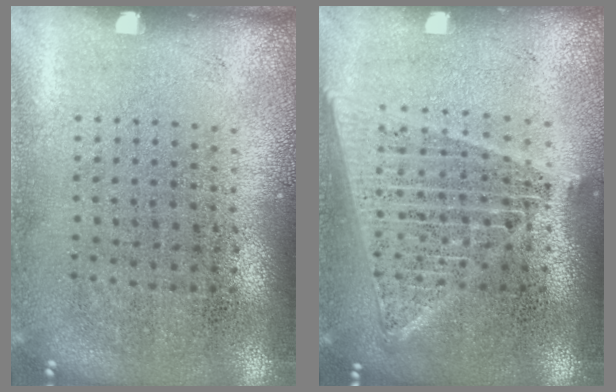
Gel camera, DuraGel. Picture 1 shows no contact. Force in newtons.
{"total": 1.6, "press": 1.5, "slide": 0.7}